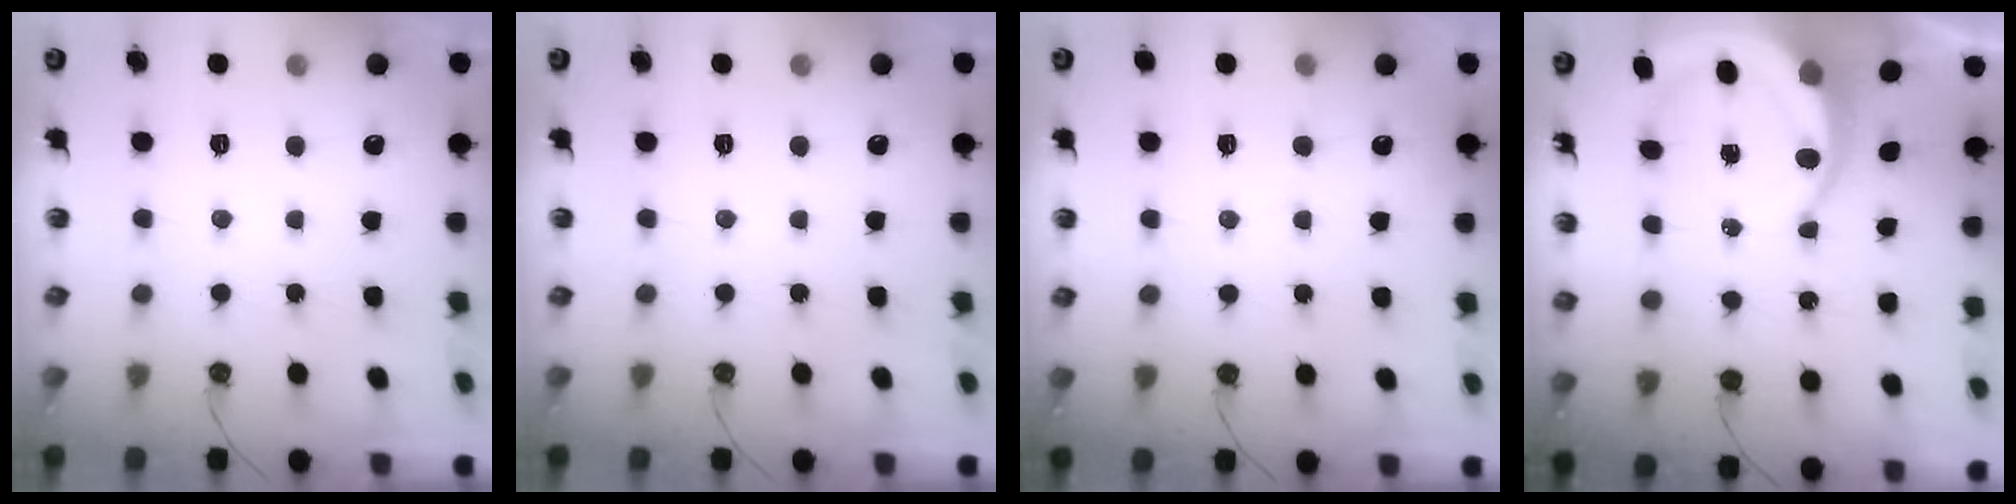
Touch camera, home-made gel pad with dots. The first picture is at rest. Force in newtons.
{"total": 0.0}
{"total": 2.7, "press": 2.6, "slide": 0.3}
{"total": 7.8, "press": 7.7, "slide": 1.0}